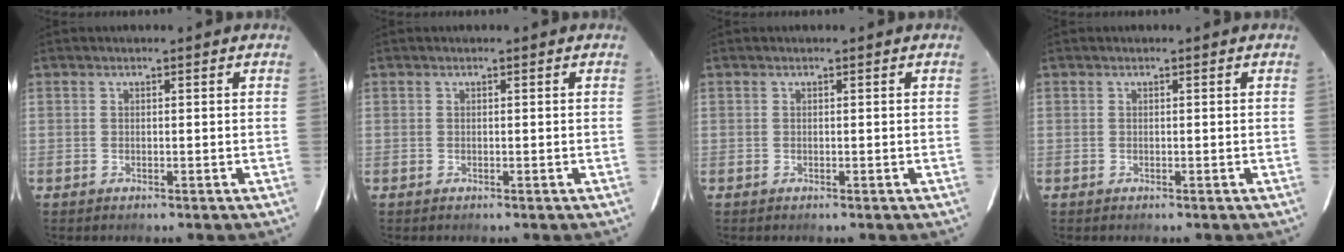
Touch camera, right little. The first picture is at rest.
{"total": 0.0}
{"total": 0.0}
{"total": 0.0}